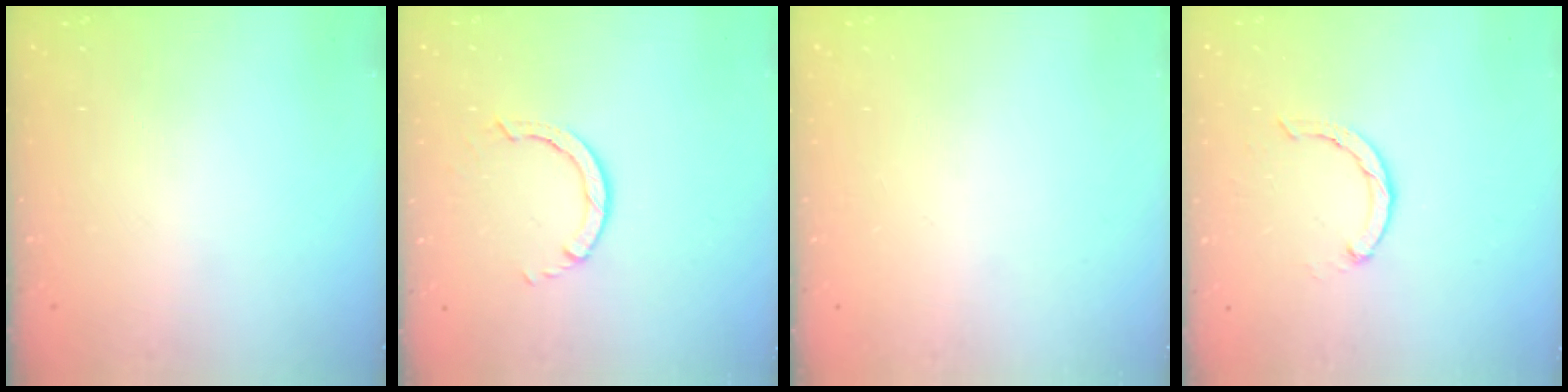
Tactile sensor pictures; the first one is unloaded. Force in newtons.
{"total": 2.6, "press": 2.6, "slide": 0.3}
{"total": 0.0}
{"total": 2.4, "press": 2.4, "slide": 0.4}